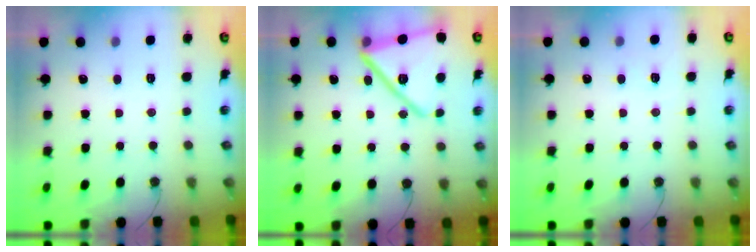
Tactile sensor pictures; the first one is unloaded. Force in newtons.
{"total": 20.2, "press": 19.8, "slide": 3.9}
{"total": 3.4, "press": 2.9, "slide": 1.7}